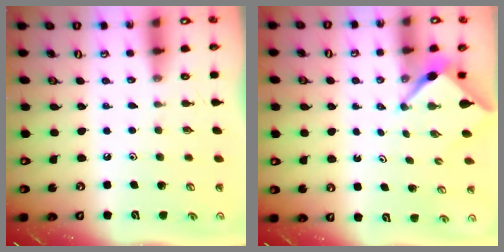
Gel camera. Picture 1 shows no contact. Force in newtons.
{"total": 2.7, "press": 2.7, "slide": 0.3}